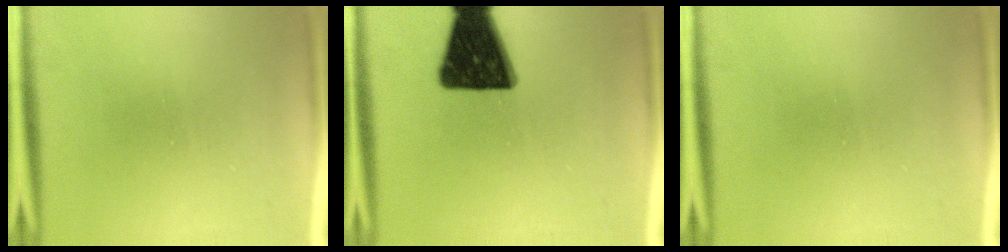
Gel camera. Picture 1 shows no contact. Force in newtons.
{"total": 16.7}
{"total": 0.0}